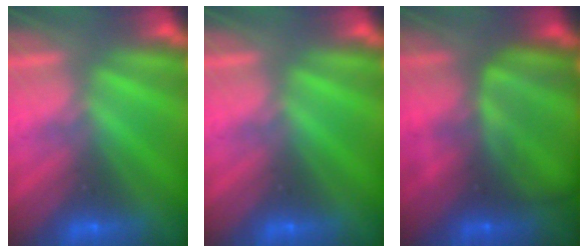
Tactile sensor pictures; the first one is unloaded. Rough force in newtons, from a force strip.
{"total": 0.0}
{"total": 8.2}